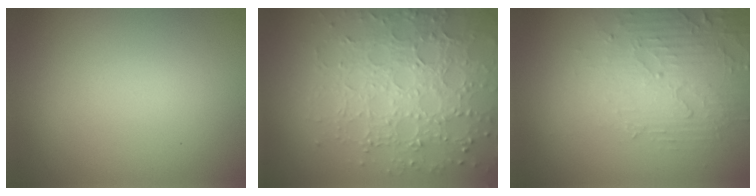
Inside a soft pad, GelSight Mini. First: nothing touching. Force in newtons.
{"total": 6.7, "press": 5.3, "slide": 4.1}
{"total": 4.9, "press": 3.4, "slide": 3.6}